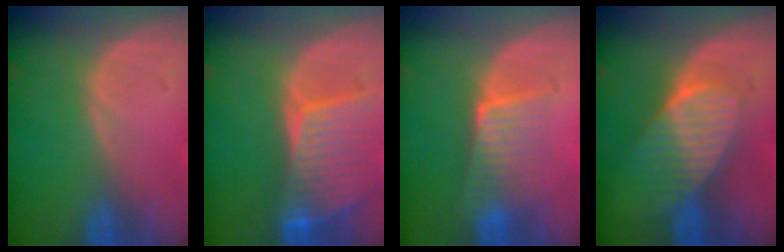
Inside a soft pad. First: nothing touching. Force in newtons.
{"total": 9.0, "press": 8.0, "slide": 4.1}
{"total": 6.4, "press": 5.7, "slide": 3.0}
{"total": 7.7, "press": 6.9, "slide": 3.4}